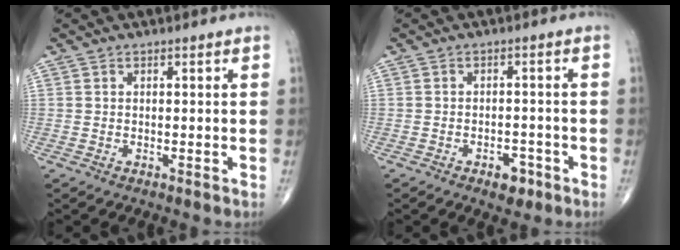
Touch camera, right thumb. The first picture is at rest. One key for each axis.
{"total": 3.7, "fx": -2.2, "fy": 2.2, "fz": 2.1, "tx": -0.013, "ty": 0.012, "tz": -0.027}